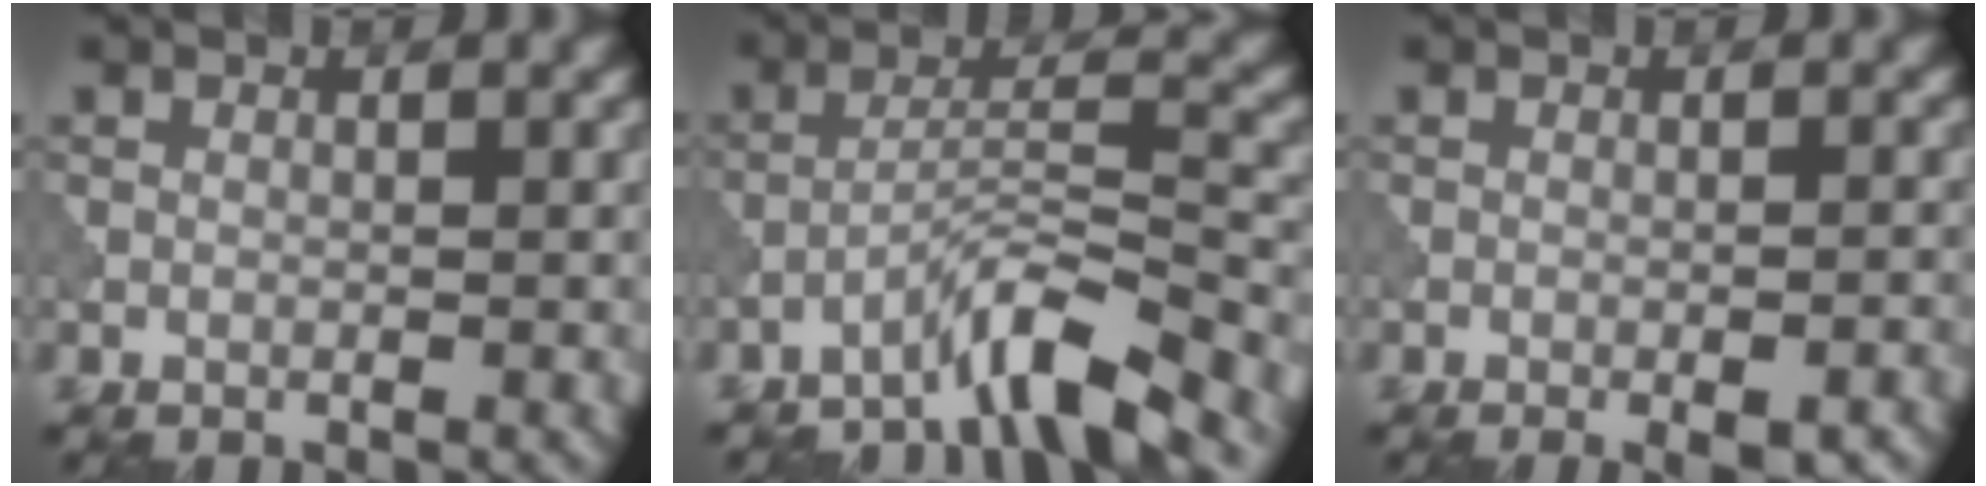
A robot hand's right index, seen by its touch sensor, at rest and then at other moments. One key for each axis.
{"total": 5.5, "fx": -4.4, "fy": 0.3, "fz": 3.3, "tx": -0.055, "ty": 0.014, "tz": -0.088}
{"total": 3.3, "fx": -2.0, "fy": 0.8, "fz": 2.5, "tx": -0.038, "ty": 0.003, "tz": -0.021}